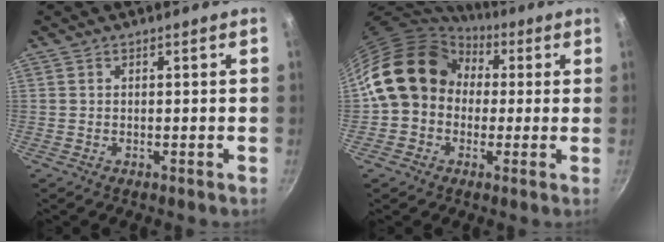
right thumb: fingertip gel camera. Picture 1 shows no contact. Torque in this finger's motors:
{"motor_torque": [1.28, 2.93, 0.80, -0.63, 0.32]}